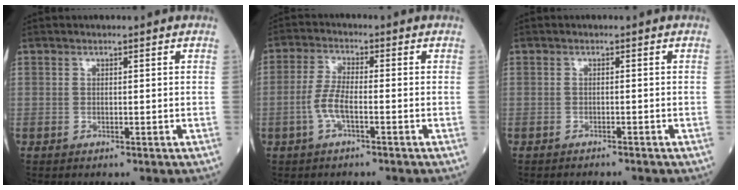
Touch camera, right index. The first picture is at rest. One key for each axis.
{"total": 4.4, "fx": -1.7, "fy": 1.0, "fz": 4.0, "tx": -0.094, "ty": 0.002, "tz": -0.036}
{"total": 2.0, "fx": -1.9, "fy": -0.1, "fz": 0.3, "tx": -0.006, "ty": -0.005, "tz": -0.023}